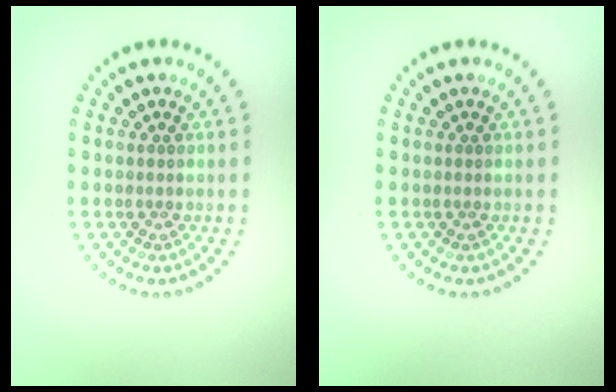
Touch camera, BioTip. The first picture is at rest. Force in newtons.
{"total": 0.0}